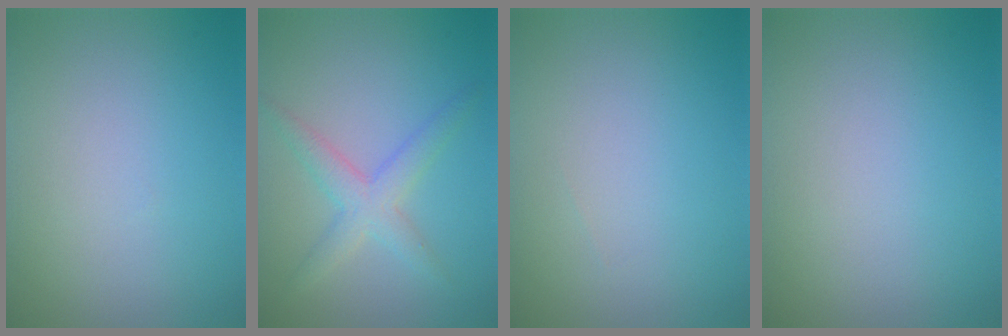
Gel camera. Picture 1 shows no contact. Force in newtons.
{"total": 2.4, "press": 2.4, "slide": 0.1}
{"total": 0.0}
{"total": 0.0}